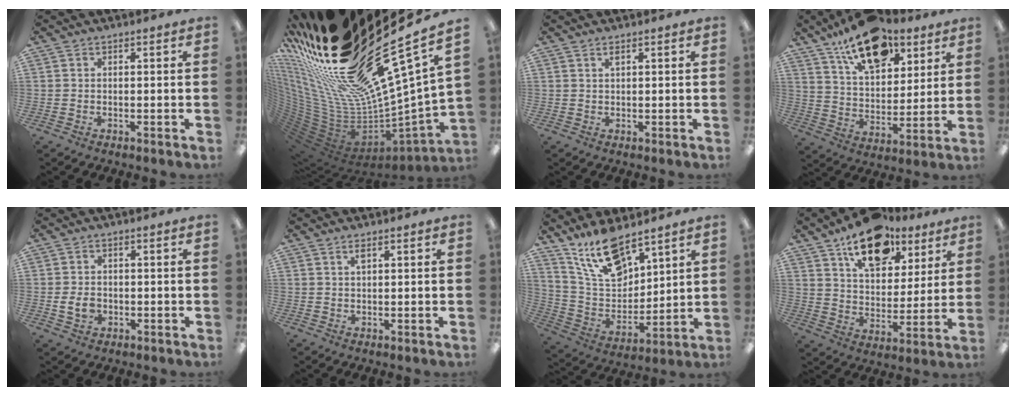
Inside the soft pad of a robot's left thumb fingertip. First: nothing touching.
{"total": 34.3, "force": [21.2, 12.0, 24.2], "torque": [-0.351, -0.242, 0.442]}
{"total": 1.4, "force": [1.1, 0.2, 0.8], "torque": [-0.018, 0.001, 0.020]}
{"total": 17.8, "force": [11.7, 9.3, 9.6], "torque": [-0.143, -0.059, 0.203]}
{"total": 3.7, "force": [-0.5, 2.7, 2.4], "torque": [-0.049, 0.002, -0.009]}
{"total": 1.8, "force": [1.3, 0.4, 1.1], "torque": [-0.018, -0.001, 0.021]}
{"total": 14.9, "force": [11.4, 6.3, 7.2], "torque": [-0.139, -0.061, 0.210]}
{"total": 17.1, "force": [11.5, 9.4, 8.4], "torque": [-0.129, -0.061, 0.203]}